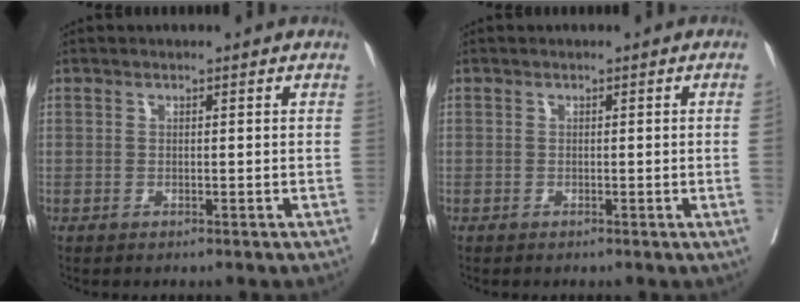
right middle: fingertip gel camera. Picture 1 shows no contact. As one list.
[{"total": 1.0, "force": [-0.1, -0.4, 0.9], "torque": [-0.006, 0.001, -0.001]}]